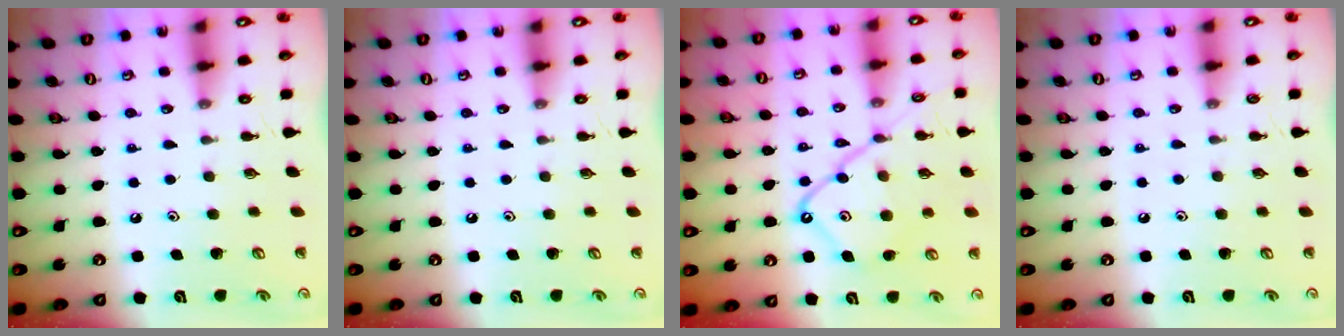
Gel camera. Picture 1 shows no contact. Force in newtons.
{"total": 0.0}
{"total": 15.3, "press": 15.2, "slide": 1.6}
{"total": 2.8, "press": 2.8, "slide": 0.4}